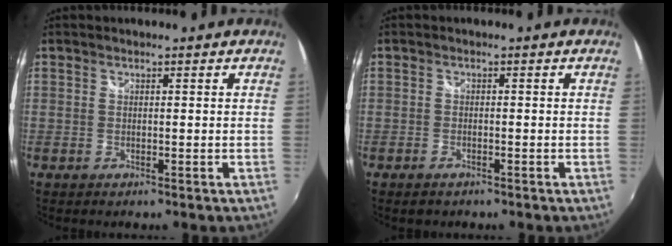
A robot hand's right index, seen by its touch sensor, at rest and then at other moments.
{"total": 1.6, "force": [-1.2, 0.9, 0.5], "torque": [-0.012, -0.002, -0.020]}